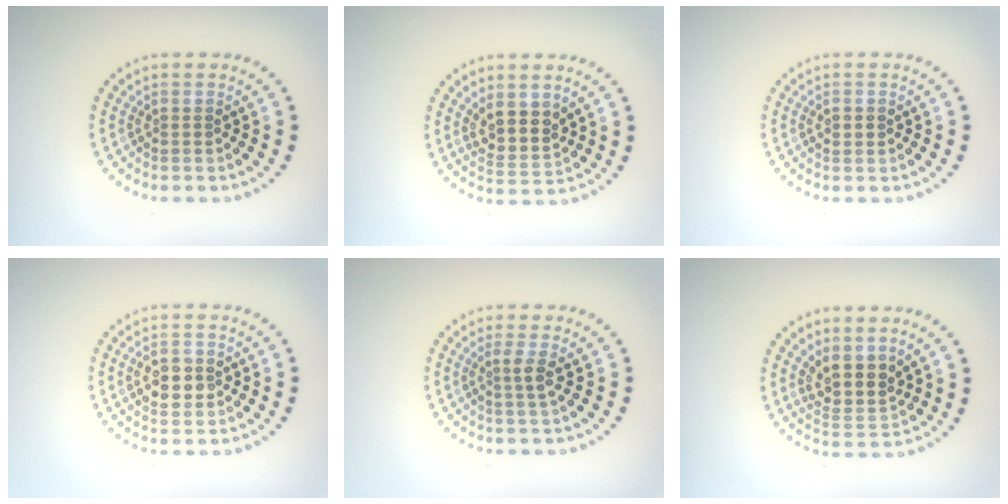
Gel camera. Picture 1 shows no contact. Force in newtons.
{"total": 3.3, "press": 2.9, "slide": 1.6}
{"total": 1.4, "press": 1.4, "slide": 0.2}
{"total": 3.5, "press": 3.5, "slide": 0.2}
{"total": 1.6, "press": 1.1, "slide": 1.2}
{"total": 3.4, "press": 2.9, "slide": 1.9}